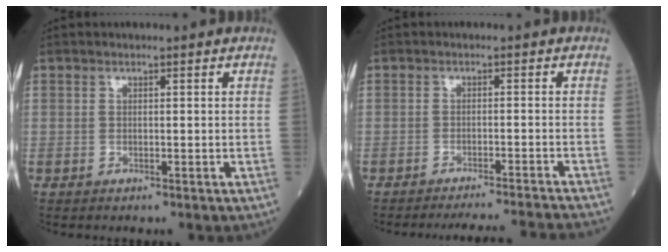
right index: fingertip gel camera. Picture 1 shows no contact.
{"total": 9.9, "force": [-9.4, -1.9, 2.0], "torque": [-0.013, -0.018, -0.123]}